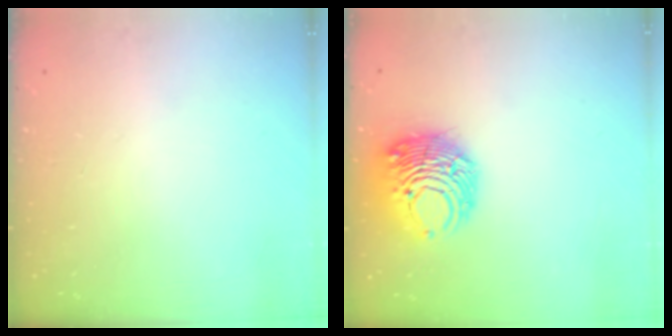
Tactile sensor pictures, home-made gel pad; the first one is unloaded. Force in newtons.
{"total": 11.3, "press": 11.3, "slide": 1.2}